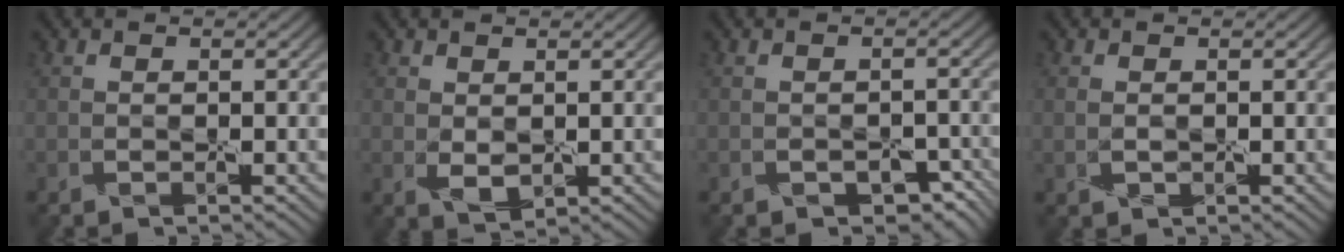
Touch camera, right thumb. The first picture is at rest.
{"total": 2.0, "force": [0.5, 1.3, 1.5], "torque": [-0.035, -0.008, 0.015]}
{"total": 3.7, "force": [-2.1, 2.3, 2.1], "torque": [-0.032, -0.010, -0.020]}
{"total": 1.4, "force": [-0.1, 1.0, 1.0], "torque": [-0.029, -0.003, 0.001]}